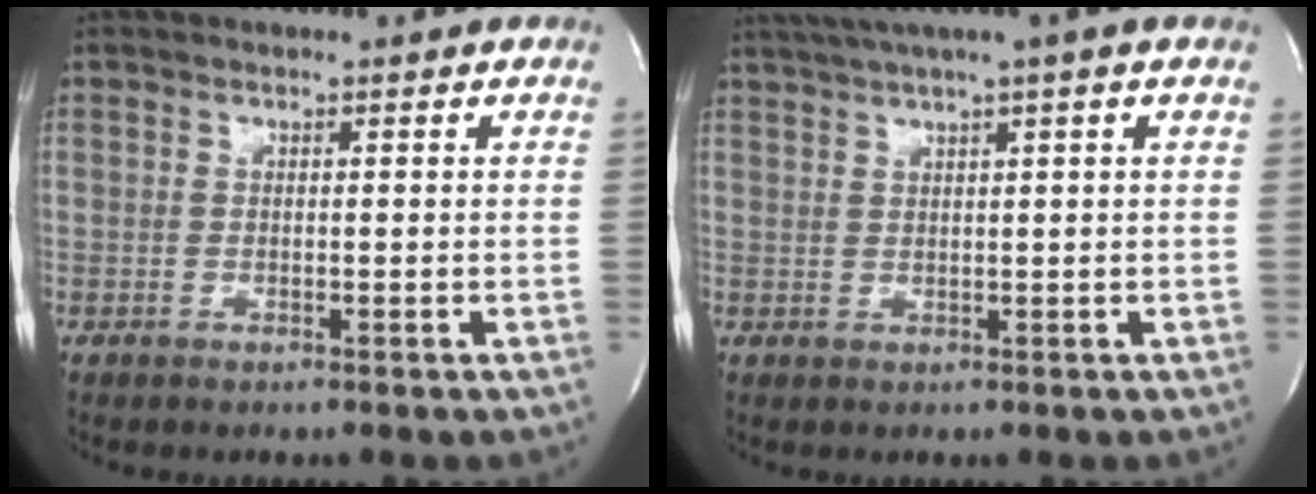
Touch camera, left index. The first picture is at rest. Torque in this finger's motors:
{"motor_torque": [1.07, -1.07, 0.70, 0.21]}